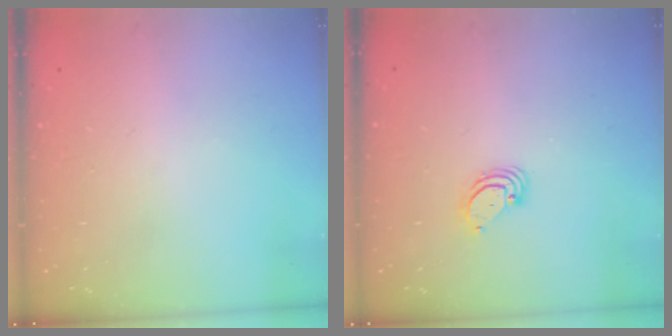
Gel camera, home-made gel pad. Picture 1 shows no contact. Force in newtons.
{"total": 3.9, "press": 3.9, "slide": 0.2}